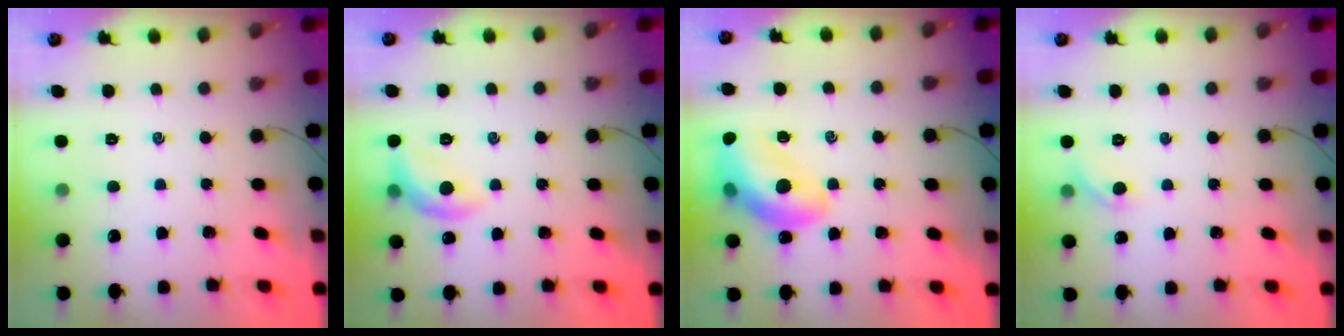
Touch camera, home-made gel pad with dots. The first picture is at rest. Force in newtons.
{"total": 9.8, "press": 9.8, "slide": 0.4}
{"total": 18.0, "press": 17.5, "slide": 4.3}
{"total": 5.6, "press": 5.2, "slide": 1.8}